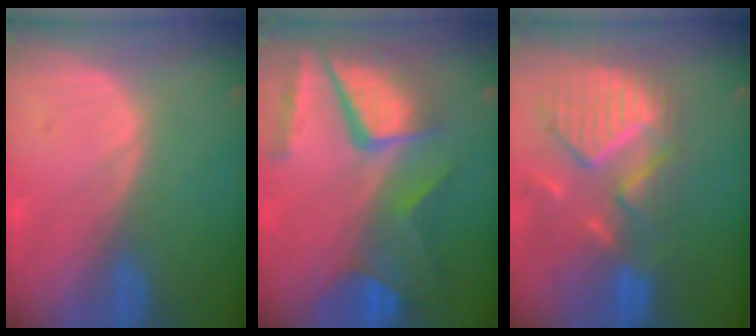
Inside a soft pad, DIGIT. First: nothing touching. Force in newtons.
{"total": 11.4, "press": 9.5, "slide": 6.4}
{"total": 11.8, "press": 10.4, "slide": 5.5}